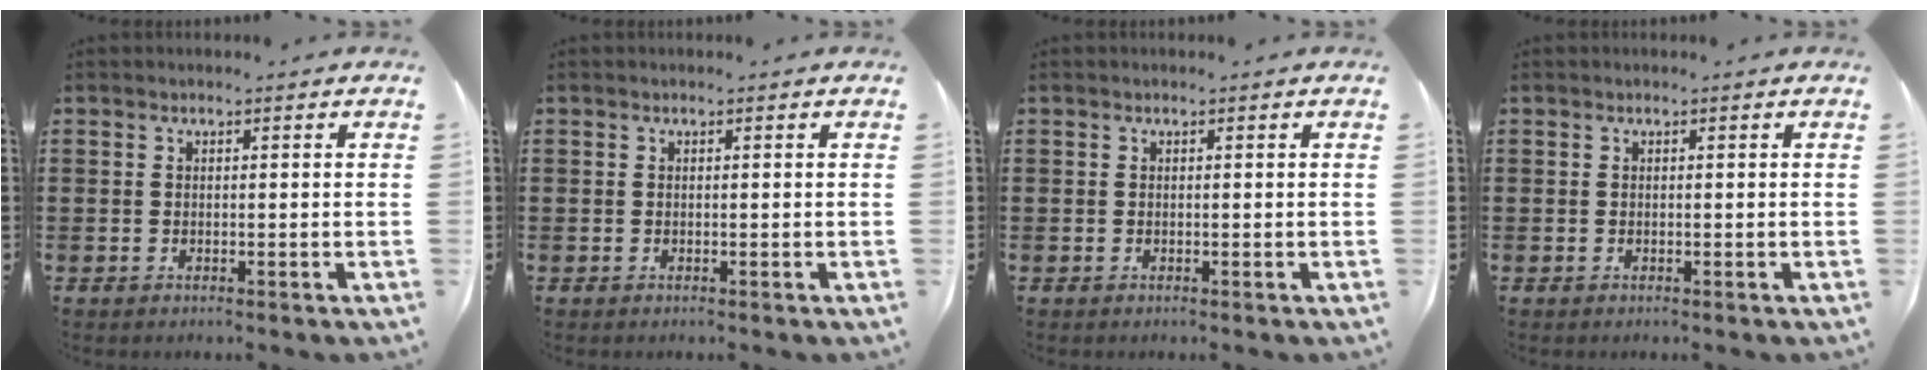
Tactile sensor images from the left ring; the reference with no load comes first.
{"total": 0.0}
{"total": 0.0}
{"total": 0.0}